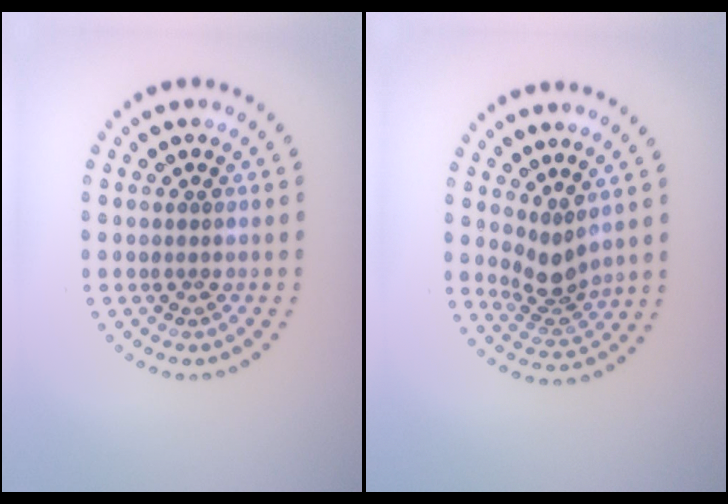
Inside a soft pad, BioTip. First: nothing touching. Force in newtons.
{"total": 2.7, "press": 1.9, "slide": 1.9}